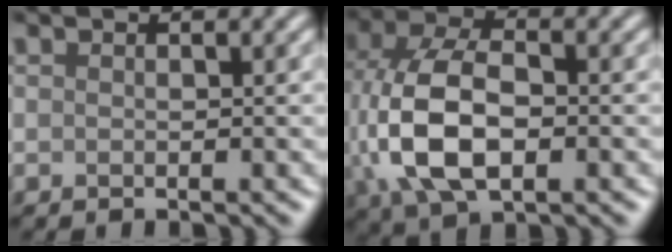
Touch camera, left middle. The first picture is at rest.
{"total": 9.4, "force": [-0.8, 5.8, 7.4], "torque": [-0.174, 0.003, -0.019]}